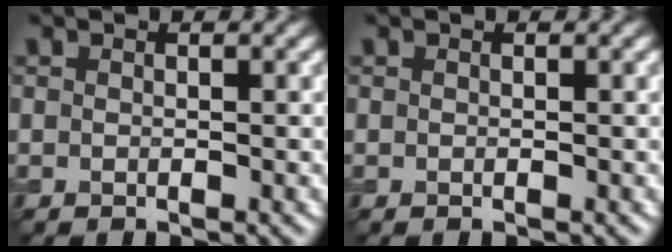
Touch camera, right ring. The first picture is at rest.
{"total": 0.0}